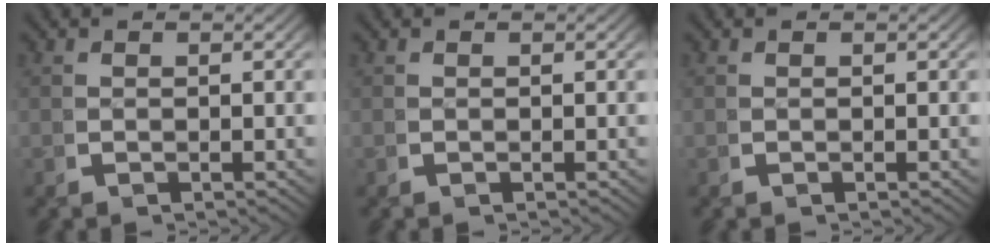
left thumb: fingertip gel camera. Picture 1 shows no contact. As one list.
[{"total": 0.0}, {"total": 0.0}]